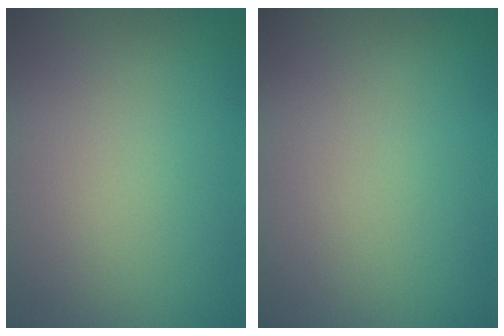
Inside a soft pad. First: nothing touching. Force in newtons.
{"total": 0.0}